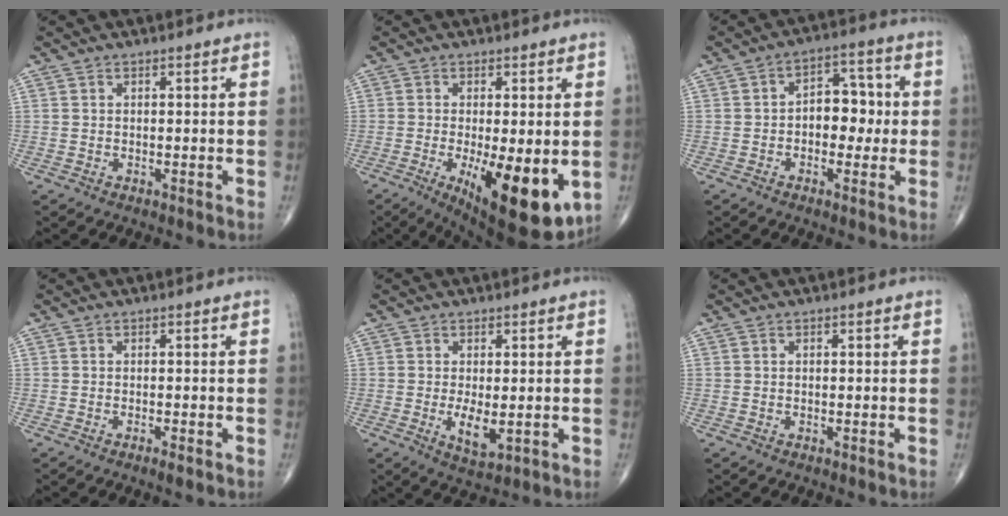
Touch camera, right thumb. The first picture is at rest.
{"total": 15.1, "force": [-3.9, 5.1, 13.7], "torque": [-0.177, -0.024, -0.041]}
{"total": 8.1, "force": [-0.4, 5.4, 6.0], "torque": [-0.045, 0.026, -0.016]}
{"total": 1.2, "force": [-0.7, 0.1, 1.0], "torque": [-0.021, -0.003, -0.014]}
{"total": 4.6, "force": [-0.5, 1.8, 4.2], "torque": [-0.072, -0.013, -0.004]}
{"total": 0.0}